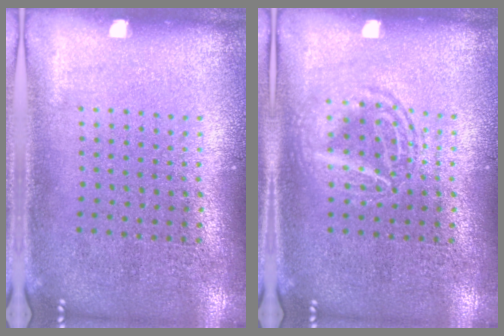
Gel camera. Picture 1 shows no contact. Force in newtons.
{"total": 2.4, "press": 2.4, "slide": 0.2}